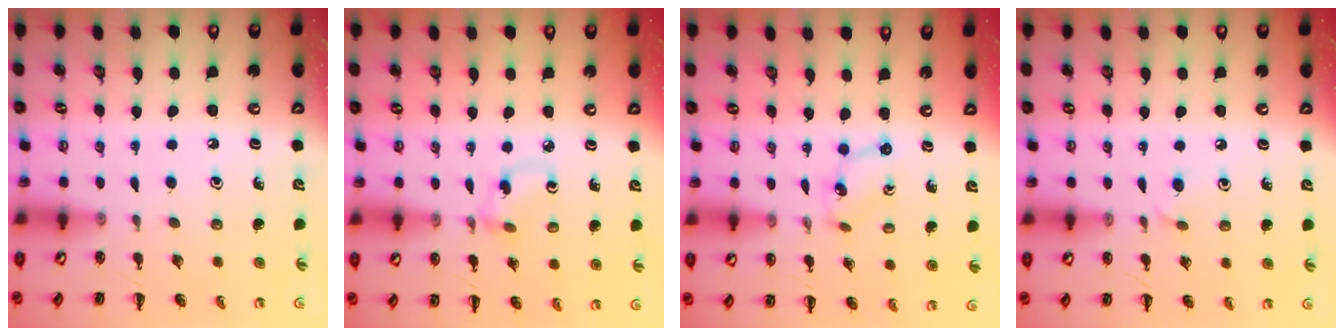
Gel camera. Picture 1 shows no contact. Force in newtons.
{"total": 3.1, "press": 2.9, "slide": 1.2}
{"total": 1.3, "press": 1.2, "slide": 0.5}
{"total": 4.0, "press": 3.7, "slide": 1.5}